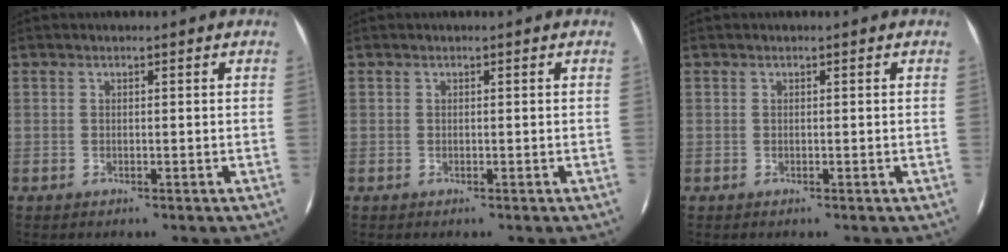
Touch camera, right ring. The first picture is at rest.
{"total": 0.0}
{"total": 0.0}